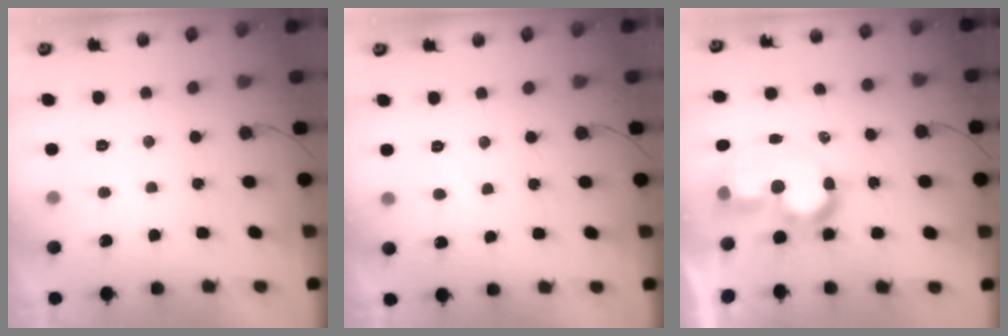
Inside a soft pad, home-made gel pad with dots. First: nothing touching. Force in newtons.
{"total": 4.7, "press": 4.7, "slide": 0.4}
{"total": 11.2, "press": 10.6, "slide": 3.6}